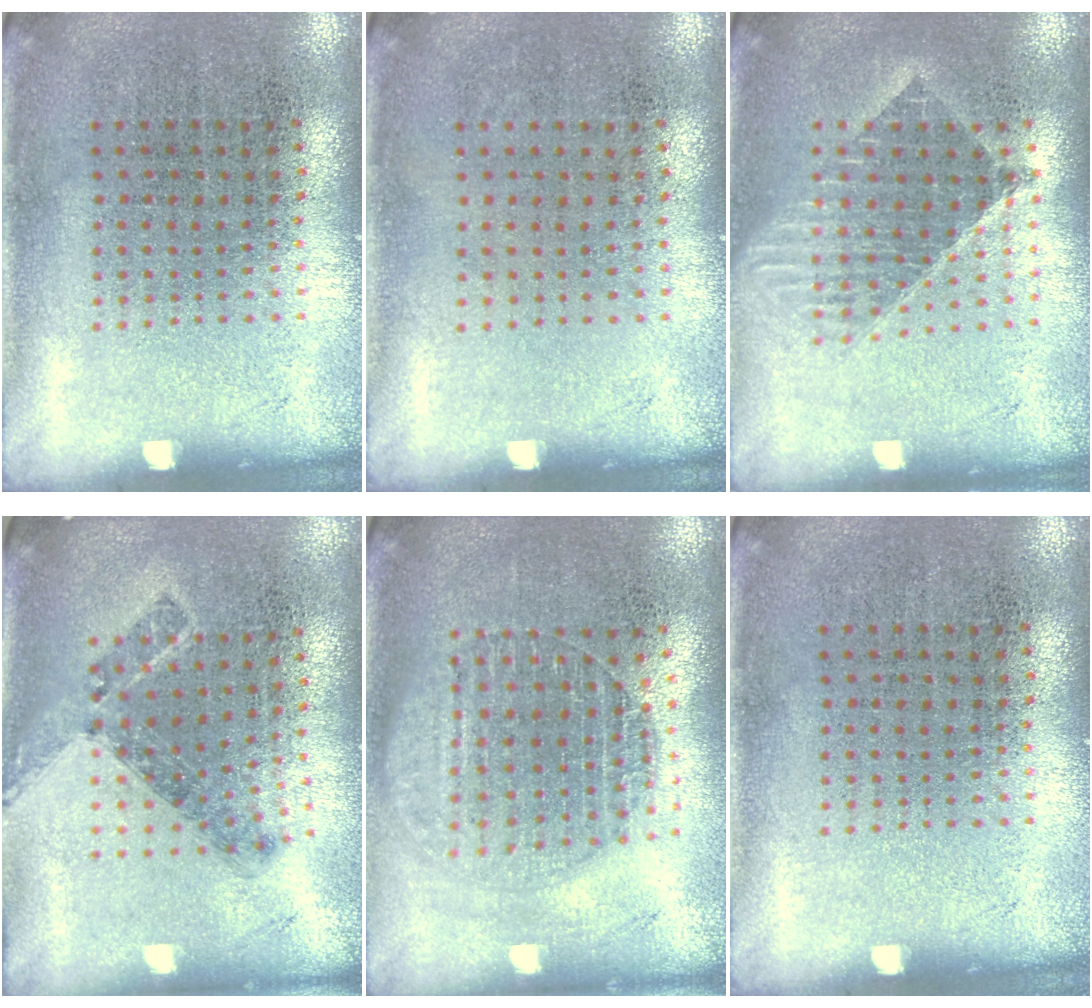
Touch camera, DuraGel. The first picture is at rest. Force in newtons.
{"total": 0.0}
{"total": 1.5, "press": 1.3, "slide": 0.8}
{"total": 0.8, "press": 0.8, "slide": 0.2}
{"total": 1.6, "press": 1.4, "slide": 0.8}
{"total": 0.0}